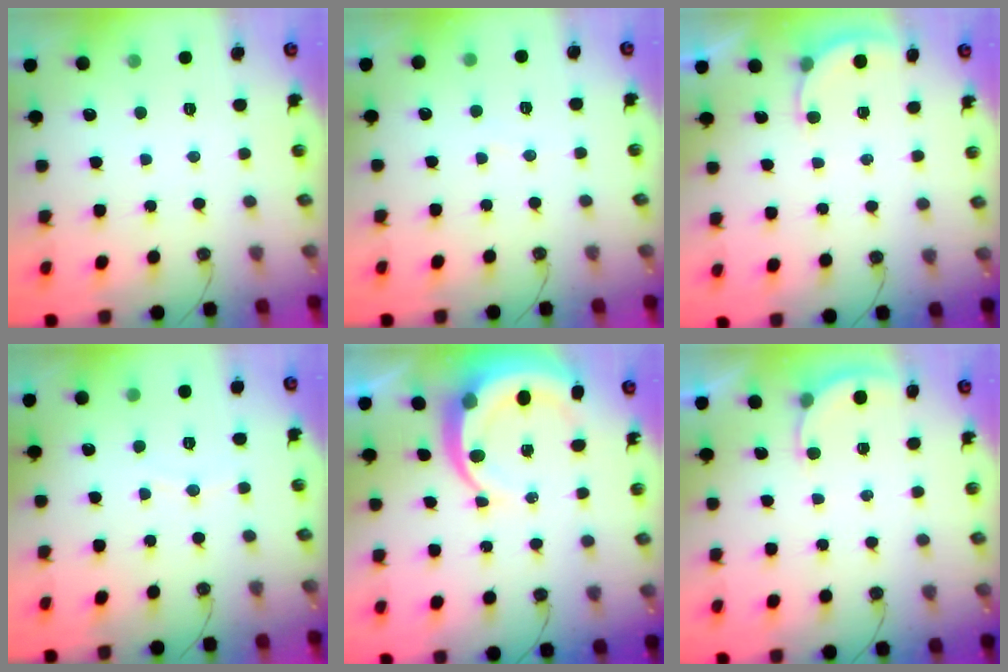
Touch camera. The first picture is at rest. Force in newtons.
{"total": 3.0, "press": 2.9, "slide": 0.3}
{"total": 2.1, "press": 2.1, "slide": 0.2}
{"total": 3.0, "press": 3.0, "slide": 0.2}
{"total": 8.9, "press": 8.8, "slide": 1.0}
{"total": 2.1, "press": 2.1, "slide": 0.2}